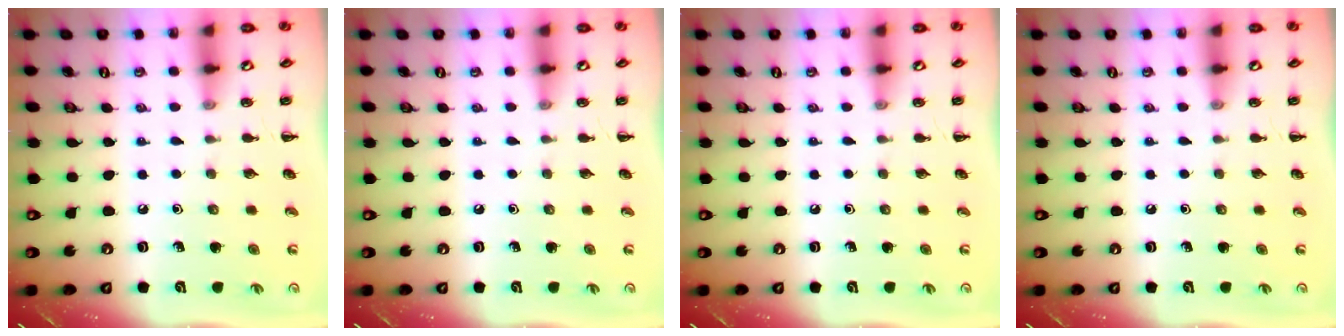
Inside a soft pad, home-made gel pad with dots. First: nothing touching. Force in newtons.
{"total": 0.0}
{"total": 0.0}
{"total": 0.0}